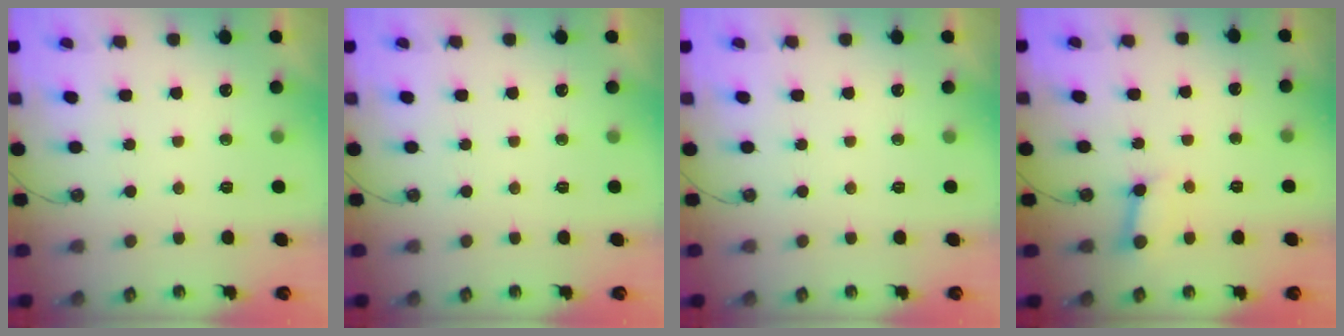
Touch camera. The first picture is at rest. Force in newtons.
{"total": 0.0}
{"total": 0.0}
{"total": 3.4, "press": 3.4, "slide": 0.4}